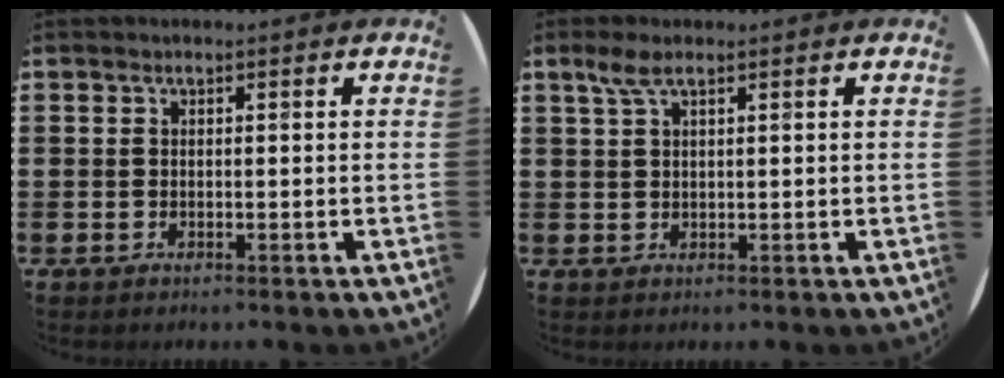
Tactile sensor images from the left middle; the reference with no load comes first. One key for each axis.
{"total": 2.4, "fx": 1.4, "fy": 0.6, "fz": 1.8, "tx": -0.038, "ty": 0.006, "tz": 0.025}